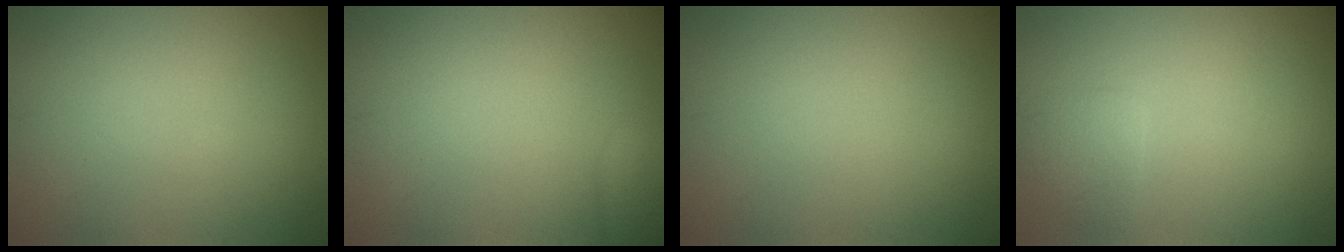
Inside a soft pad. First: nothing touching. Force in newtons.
{"total": 2.2, "press": 2.2, "slide": 0.1}
{"total": 0.0}
{"total": 1.6, "press": 1.6, "slide": 0.1}